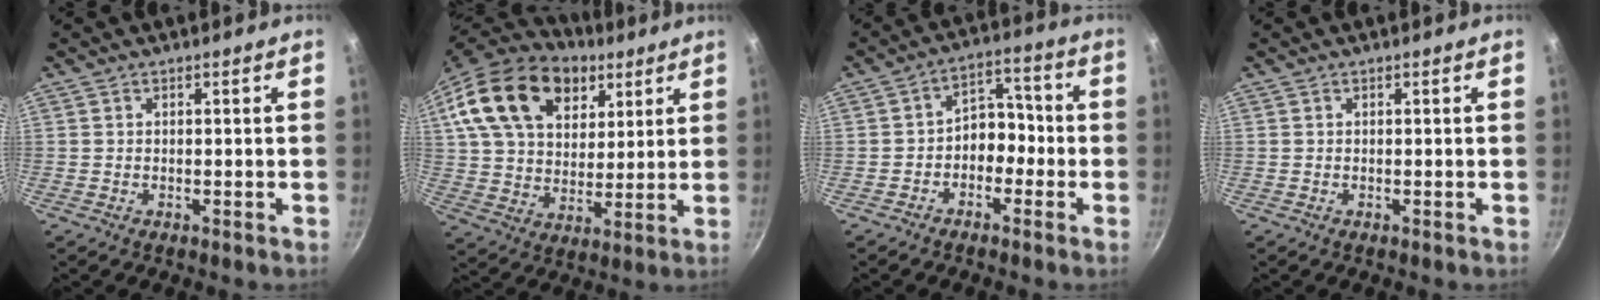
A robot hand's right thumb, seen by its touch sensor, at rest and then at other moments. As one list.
[{"total": 24.0, "force": [12.0, 15.5, 13.8], "torque": [-0.229, -0.013, 0.210]}, {"total": 6.6, "force": [-2.0, 4.9, 3.9], "torque": [-0.008, 0.041, -0.043]}, {"total": 0.0}]